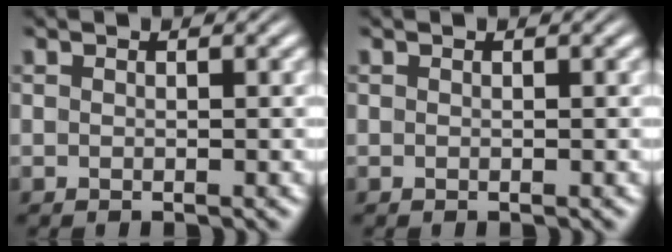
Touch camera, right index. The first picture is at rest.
{"total": 0.0}